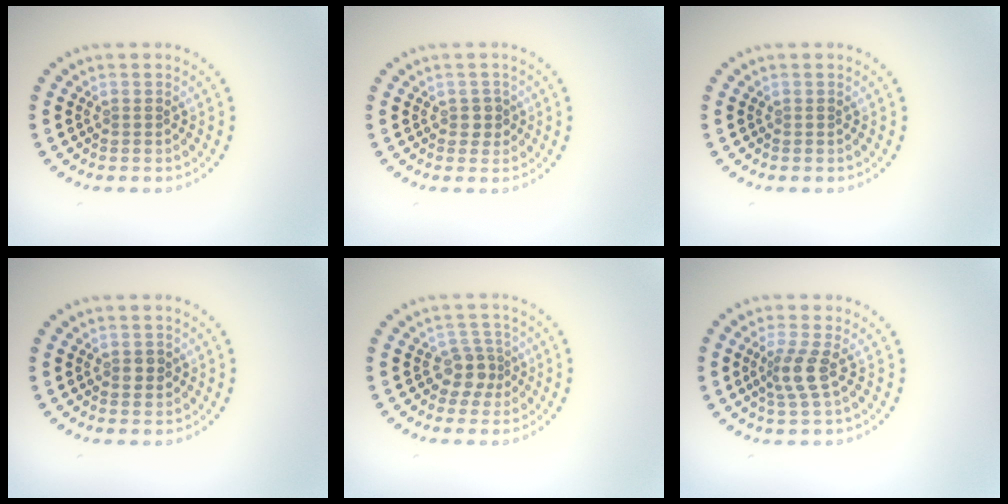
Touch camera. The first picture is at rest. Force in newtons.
{"total": 1.1, "press": 1.0, "slide": 0.5}
{"total": 0.0}
{"total": 1.4, "press": 1.4, "slide": 0.0}
{"total": 2.5, "press": 1.9, "slide": 1.5}
{"total": 2.8, "press": 2.1, "slide": 1.8}